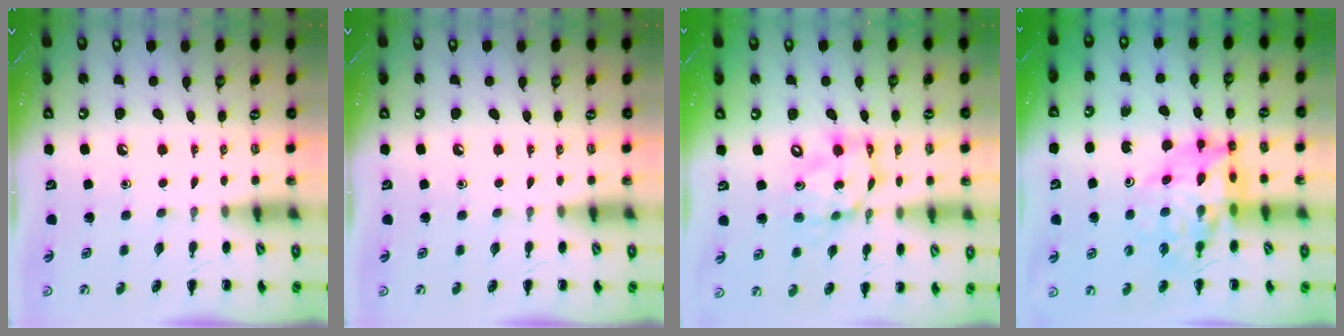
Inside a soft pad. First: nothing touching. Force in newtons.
{"total": 0.0}
{"total": 13.6, "press": 13.2, "slide": 3.4}
{"total": 13.5, "press": 13.0, "slide": 3.8}